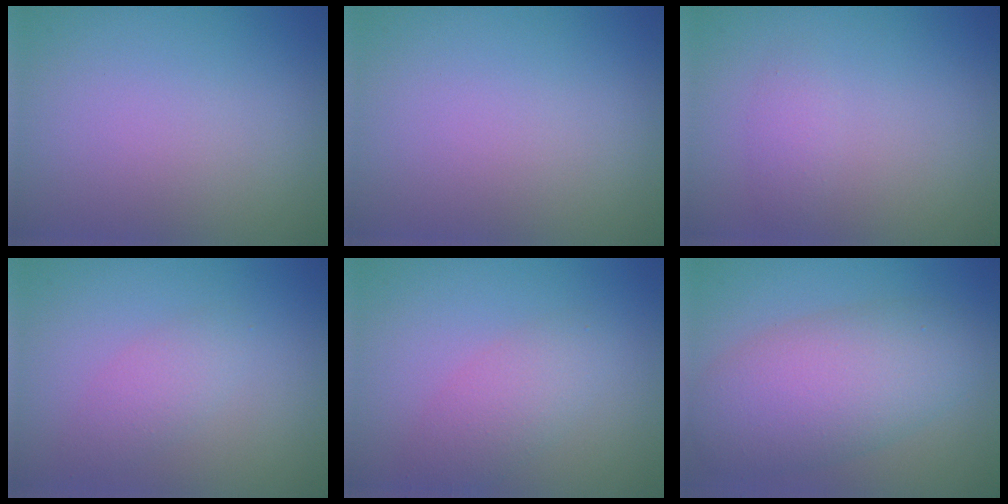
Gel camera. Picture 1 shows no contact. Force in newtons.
{"total": 0.0}
{"total": 1.1, "press": 1.1, "slide": 0.0}
{"total": 1.9, "press": 1.9, "slide": 0.2}
{"total": 2.9, "press": 2.9, "slide": 0.1}
{"total": 7.3, "press": 7.3, "slide": 0.1}